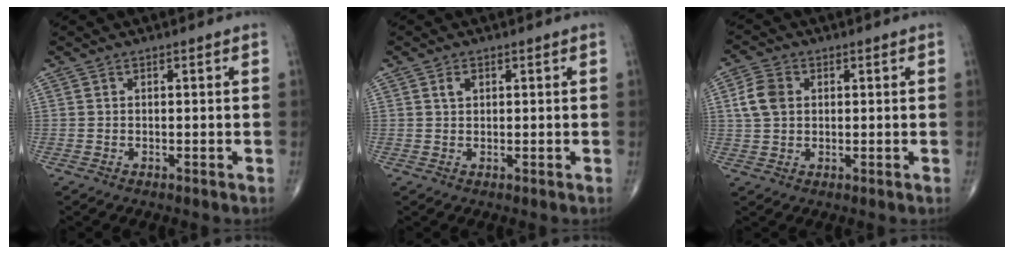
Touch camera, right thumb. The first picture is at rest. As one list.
[{"total": 1.6, "force": [0.6, 1.0, 1.0], "torque": [-0.015, 0.002, 0.012]}, {"total": 5.6, "force": [1.1, 4.1, 3.6], "torque": [-0.069, 0.006, 0.019]}]